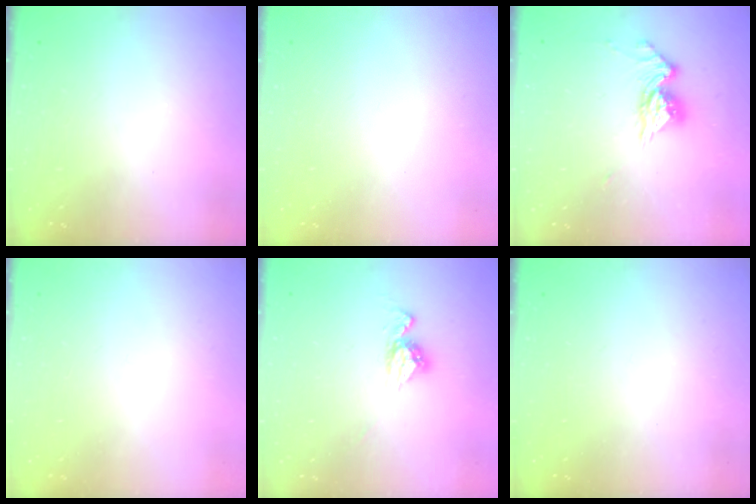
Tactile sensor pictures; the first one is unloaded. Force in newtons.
{"total": 0.0}
{"total": 10.3, "press": 10.3, "slide": 1.0}
{"total": 0.0}
{"total": 8.7, "press": 8.6, "slide": 0.7}
{"total": 0.0}